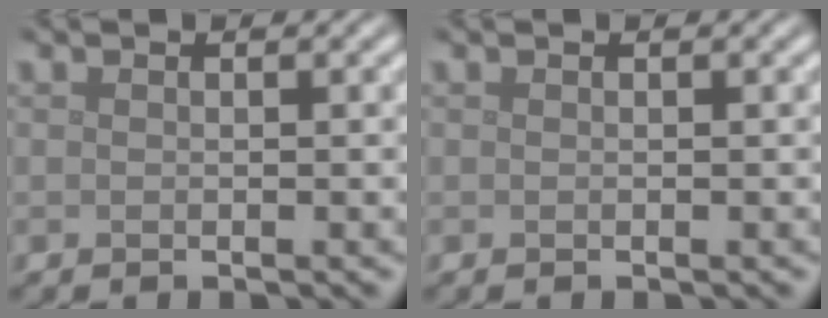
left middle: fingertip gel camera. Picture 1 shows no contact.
{"total": 0.0}